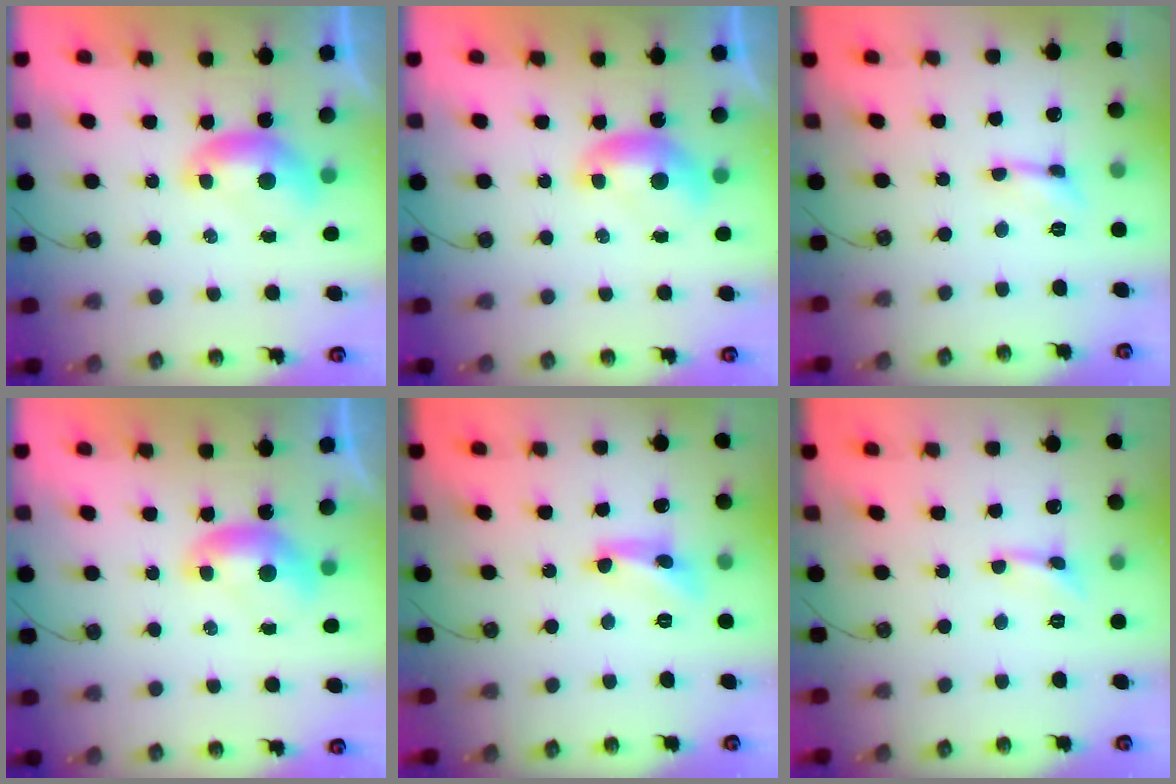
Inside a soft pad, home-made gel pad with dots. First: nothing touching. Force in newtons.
{"total": 0.0}
{"total": 0.6, "press": 0.6, "slide": 0.2}
{"total": 0.0}
{"total": 5.7, "press": 5.7, "slide": 0.3}
{"total": 0.7, "press": 0.6, "slide": 0.2}